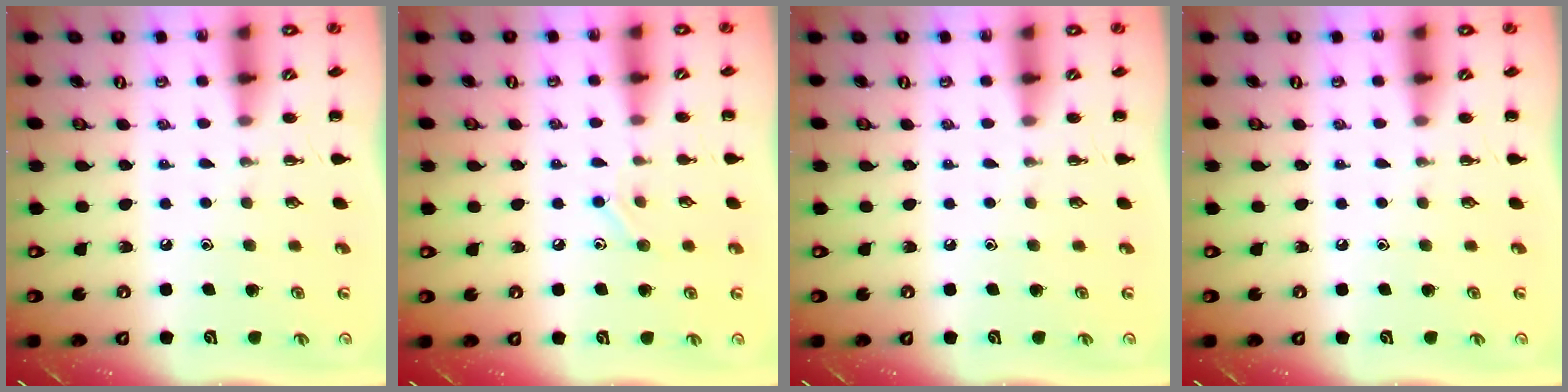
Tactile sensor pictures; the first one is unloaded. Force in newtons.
{"total": 8.2, "press": 8.0, "slide": 2.0}
{"total": 0.0}
{"total": 0.0}